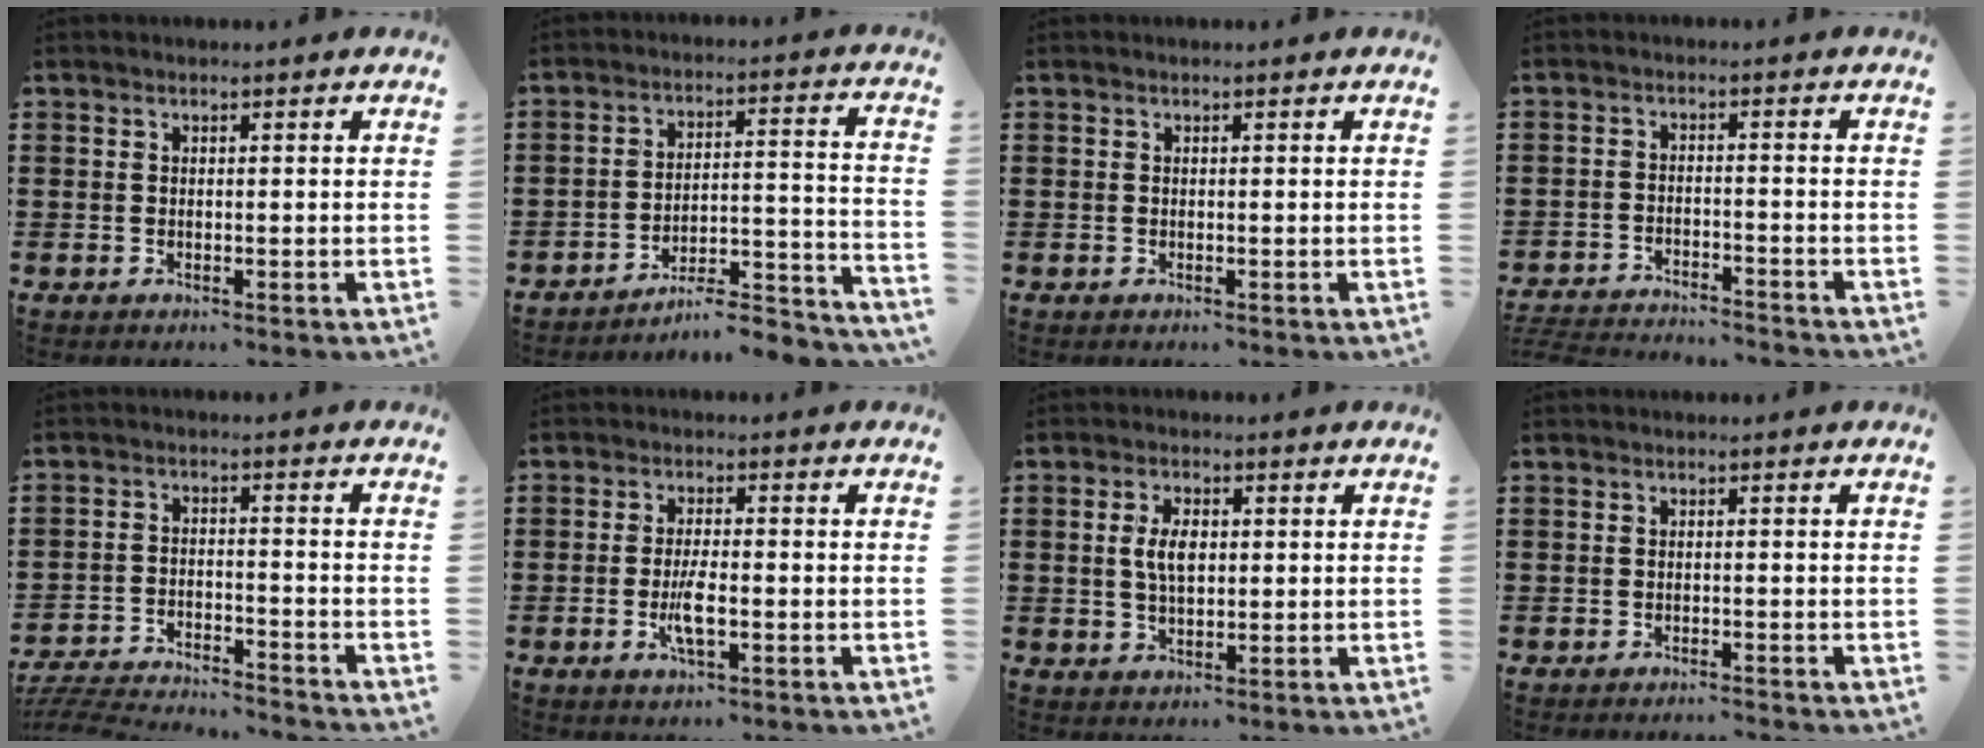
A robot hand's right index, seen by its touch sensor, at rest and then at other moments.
{"total": 6.0, "force": [-5.6, 0.5, 2.1], "torque": [-0.032, -0.007, -0.112]}
{"total": 0.0}
{"total": 3.8, "force": [-3.8, -0.2, 0.2], "torque": [-0.014, -0.006, -0.082]}
{"total": 5.1, "force": [-5.1, -0.2, 0.7], "torque": [-0.031, -0.009, -0.110]}
{"total": 4.5, "force": [-1.3, 1.0, 4.2], "torque": [-0.085, -0.006, -0.026]}
{"total": 4.4, "force": [0.5, 2.2, 3.8], "torque": [-0.069, 0.006, 0.005]}
{"total": 1.0, "force": [-0.9, -0.2, 0.1], "torque": [-0.003, -0.001, -0.019]}